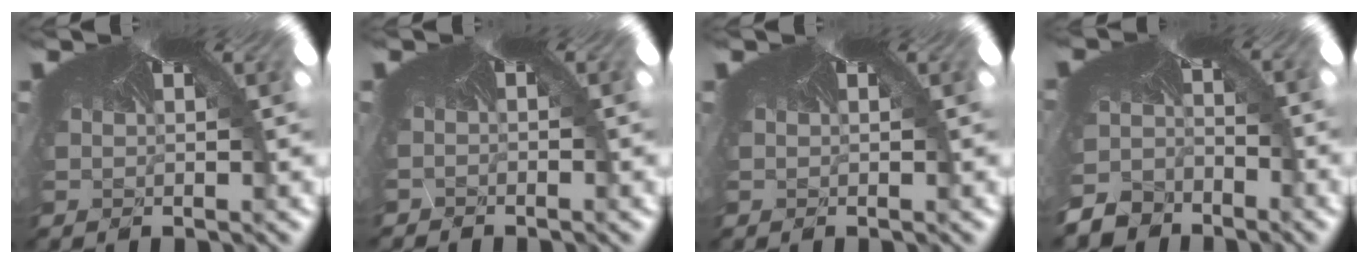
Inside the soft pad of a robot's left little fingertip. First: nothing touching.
{"total": 0.9, "force": [-0.8, 0.1, -0.4], "torque": [0.004, -0.013, -0.010]}
{"total": 0.0}
{"total": 9.9, "force": [-9.0, 4.0, 1.0], "torque": [-0.034, -0.043, -0.129]}